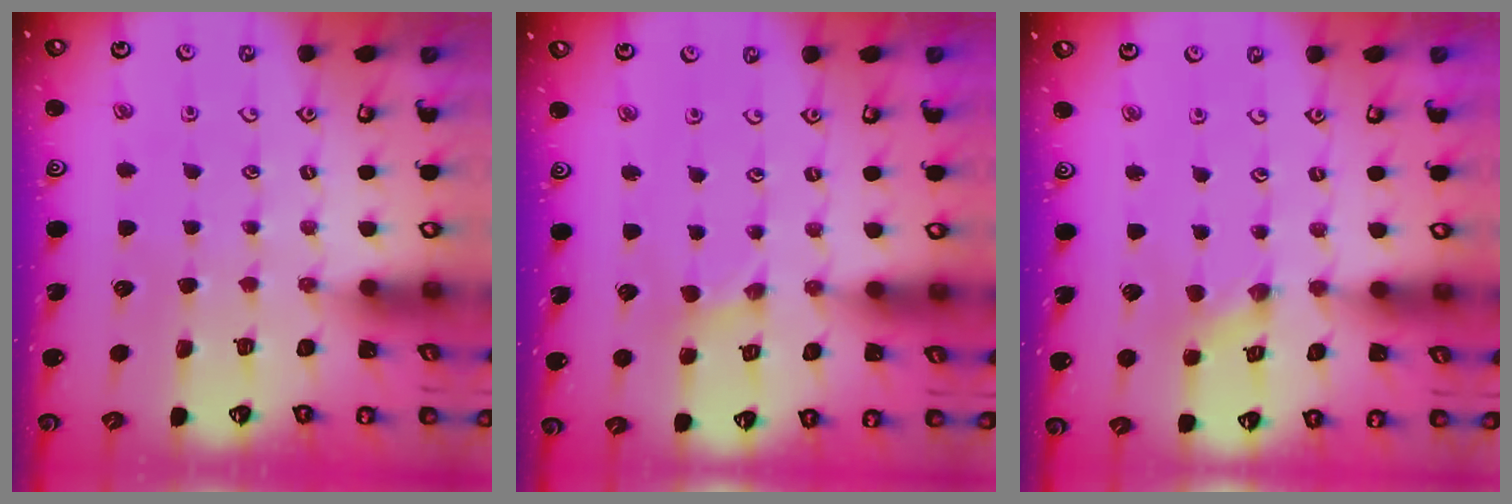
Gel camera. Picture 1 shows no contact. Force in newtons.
{"total": 0.6, "press": 0.6, "slide": 0.2}
{"total": 1.1, "press": 1.1, "slide": 0.3}